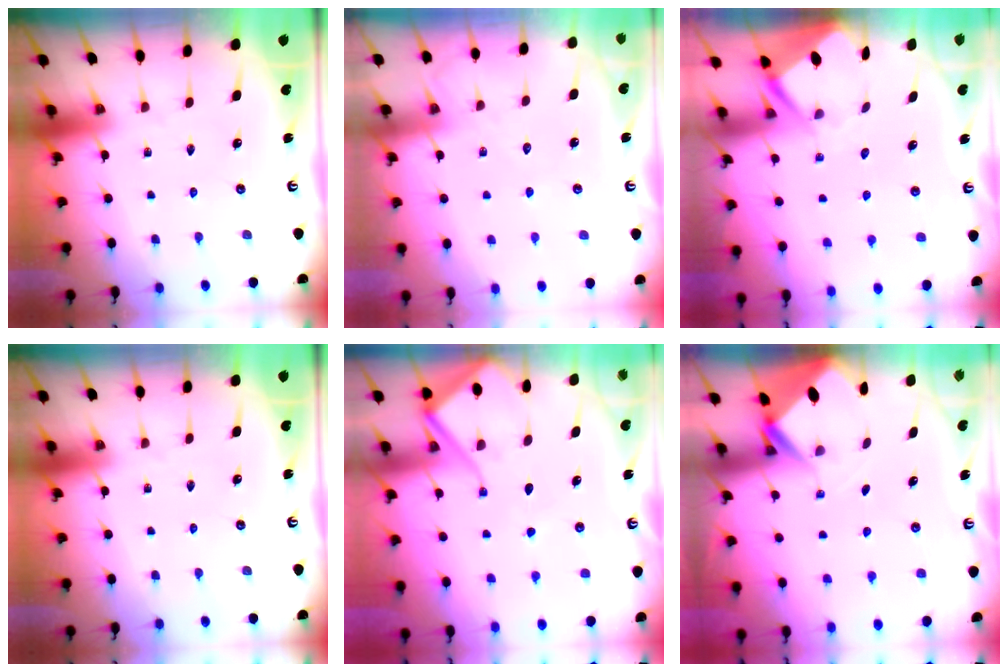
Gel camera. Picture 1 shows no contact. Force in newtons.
{"total": 6.4, "press": 6.4, "slide": 0.7}
{"total": 3.4, "press": 3.3, "slide": 0.3}
{"total": 0.0}
{"total": 9.6, "press": 9.6, "slide": 0.9}
{"total": 2.6, "press": 2.6, "slide": 0.1}